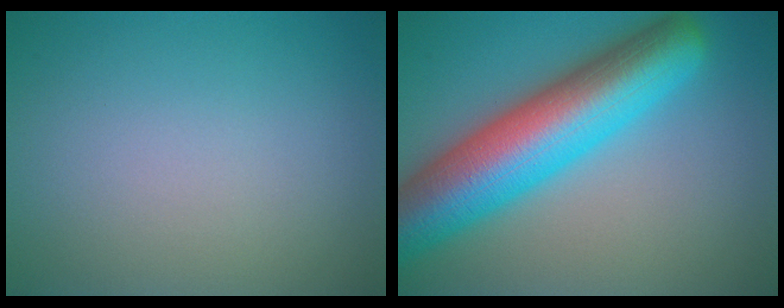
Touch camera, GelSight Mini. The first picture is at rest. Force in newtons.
{"total": 11.9, "press": 11.9, "slide": 0.4}